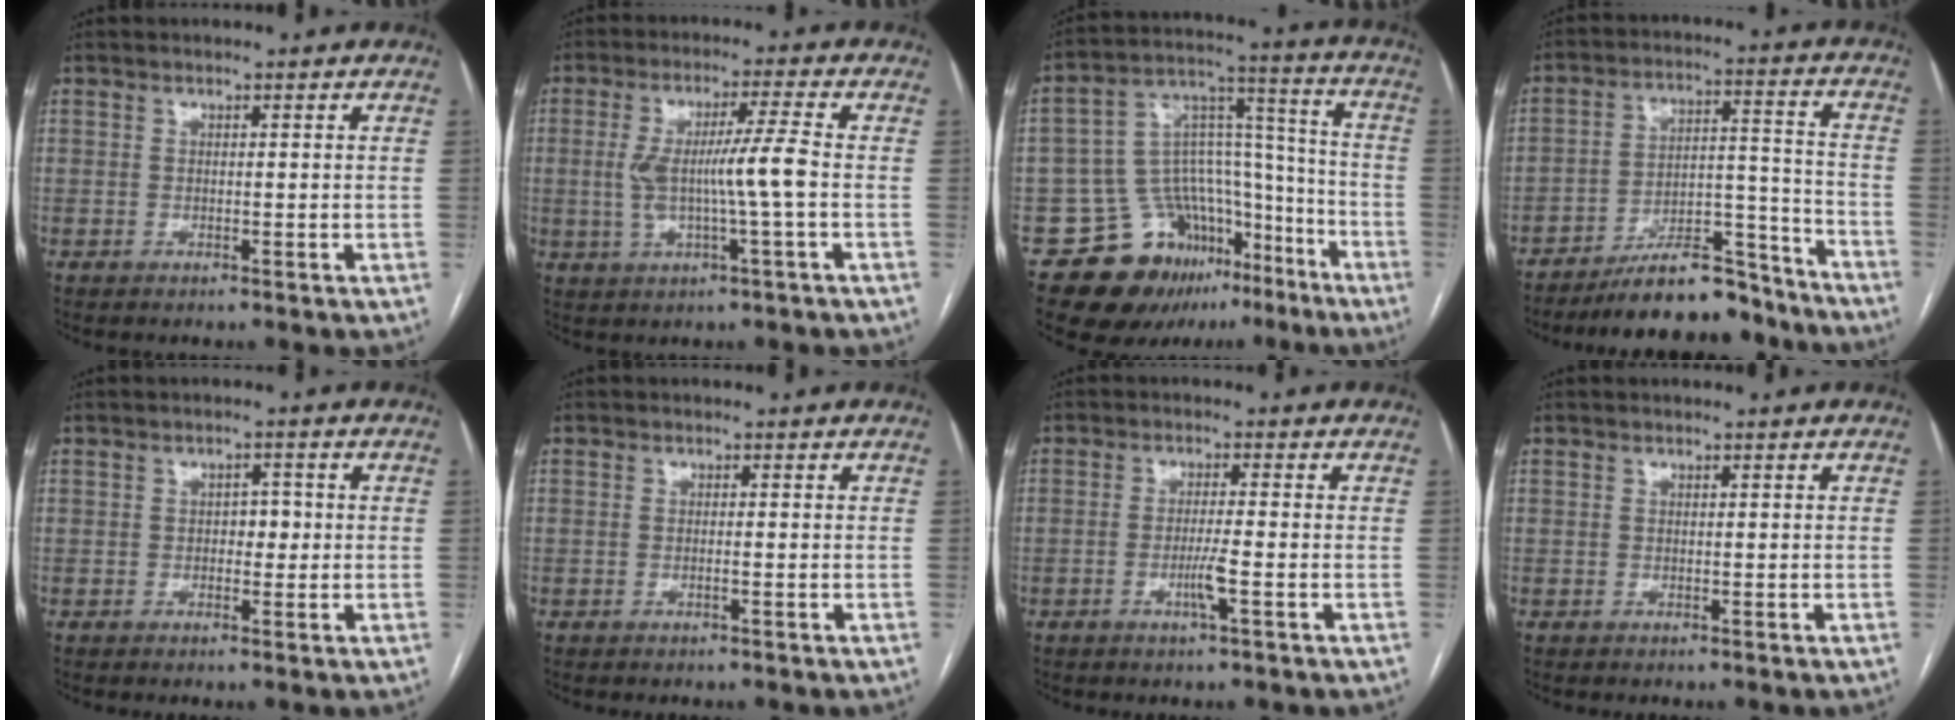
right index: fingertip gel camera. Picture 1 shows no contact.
{"total": 8.1, "force": [-0.7, -0.2, 8.1], "torque": [-0.156, 0.006, -0.010]}
{"total": 18.1, "force": [-11.2, 11.8, 8.0], "torque": [-0.113, 0.089, -0.168]}
{"total": 13.8, "force": [-12.3, 3.7, 5.0], "torque": [-0.064, 0.050, -0.200]}
{"total": 2.3, "force": [-0.1, 1.4, 1.8], "torque": [-0.020, 0.007, -0.002]}
{"total": 0.6, "force": [-0.3, -0.1, 0.5], "torque": [-0.010, 0.001, -0.004]}
{"total": 3.3, "force": [-1.3, -0.3, 3.0], "torque": [-0.058, -0.005, -0.026]}
{"total": 0.0}